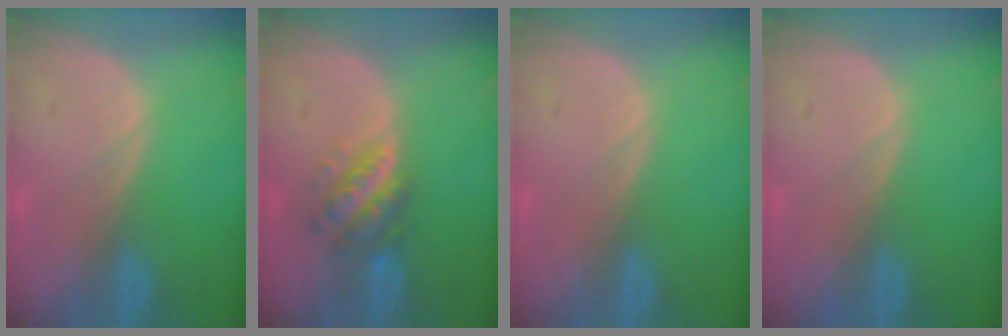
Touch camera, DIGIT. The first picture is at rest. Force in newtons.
{"total": 5.8, "press": 5.3, "slide": 2.3}
{"total": 0.0}
{"total": 0.0}